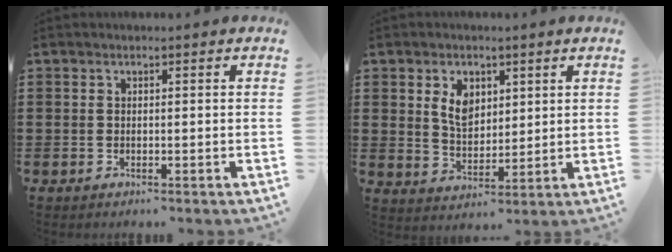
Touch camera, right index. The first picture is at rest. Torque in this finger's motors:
{"motor_torque": [0.24, 0.13, 0.32, 0.10]}